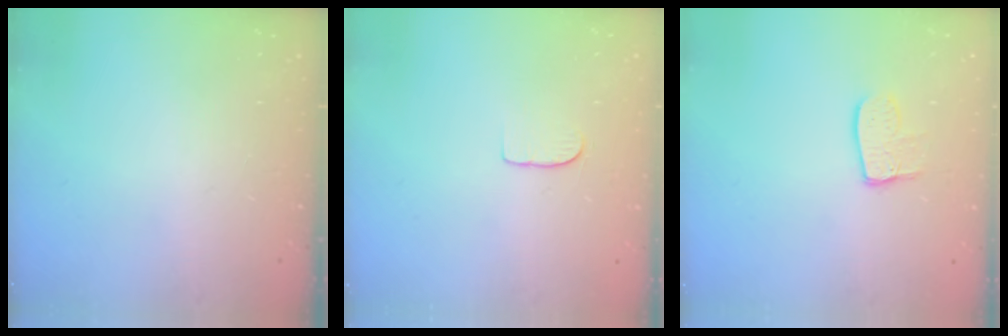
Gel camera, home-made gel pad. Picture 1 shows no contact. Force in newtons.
{"total": 4.9, "press": 4.9, "slide": 0.3}
{"total": 8.5, "press": 8.5, "slide": 0.7}